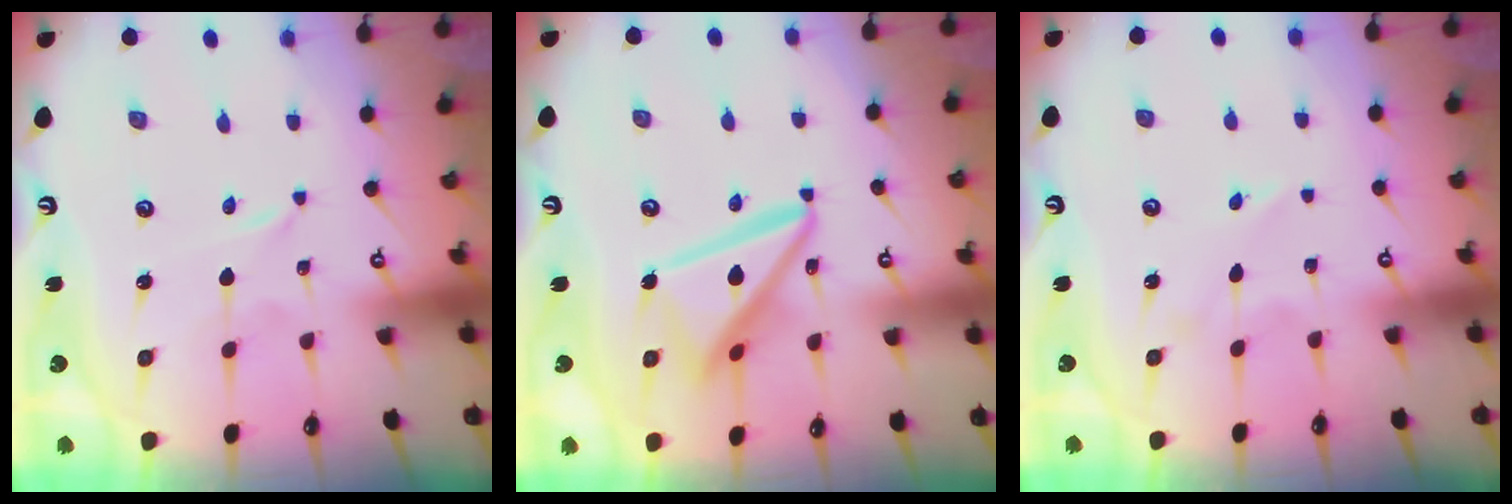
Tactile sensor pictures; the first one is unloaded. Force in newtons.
{"total": 14.3, "press": 14.2, "slide": 1.5}
{"total": 4.7, "press": 4.7, "slide": 0.3}